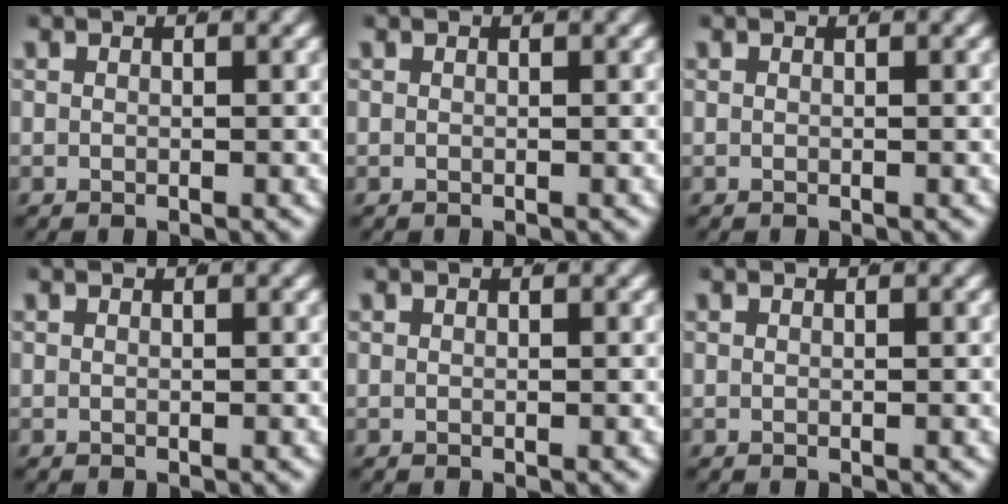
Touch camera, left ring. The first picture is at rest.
{"total": 0.0}
{"total": 0.0}
{"total": 0.0}
{"total": 0.0}
{"total": 0.0}